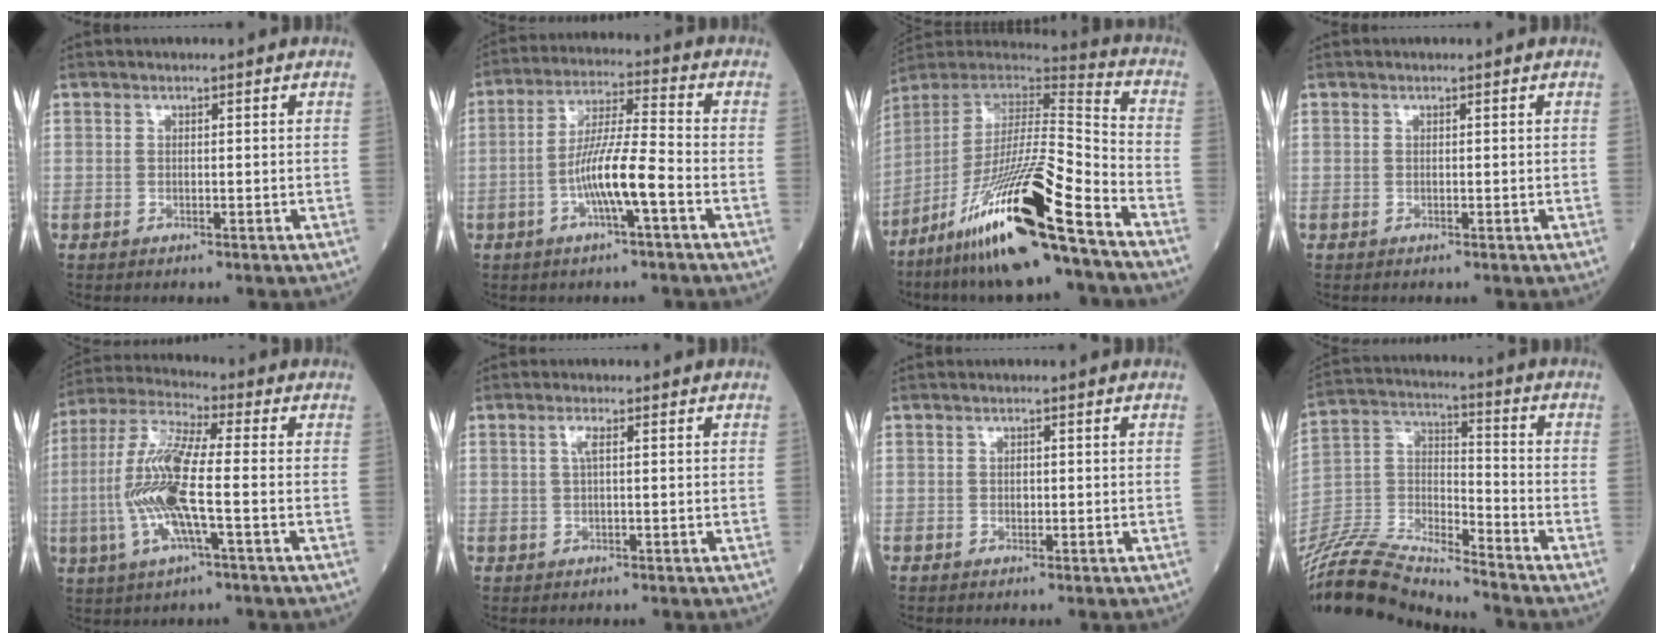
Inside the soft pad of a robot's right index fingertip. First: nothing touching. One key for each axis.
{"total": 9.2, "fx": -3.2, "fy": 0.3, "fz": 8.6, "tx": -0.165, "ty": 0.007, "tz": -0.062}
{"total": 22.7, "fx": -14.0, "fy": 1.3, "fz": 17.8, "tx": -0.335, "ty": -0.036, "tz": -0.261}
{"total": 0.0}
{"total": 13.2, "fx": -2.2, "fy": 1.5, "fz": 12.9, "tx": -0.279, "ty": 0.001, "tz": -0.047}
{"total": 1.5, "fx": 0.4, "fy": 0.2, "fz": 1.5, "tx": -0.035, "ty": 0.003, "tz": 0.006}
{"total": 0.8, "fx": 0.0, "fy": 0.6, "fz": 0.6, "tx": -0.010, "ty": 0.001, "tz": -0.001}
{"total": 17.7, "fx": -17.1, "fy": 0.2, "fz": 4.6, "tx": -0.092, "ty": 0.022, "tz": -0.311}